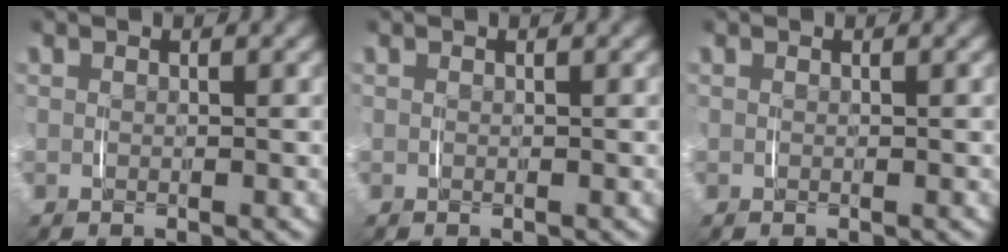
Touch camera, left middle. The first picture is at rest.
{"total": 0.0}
{"total": 0.0}